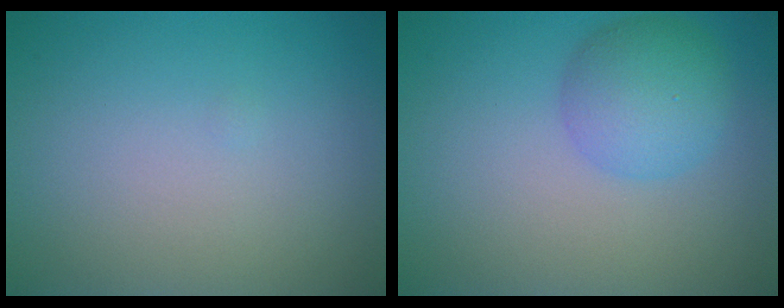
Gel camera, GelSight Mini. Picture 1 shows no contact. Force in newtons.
{"total": 4.0, "press": 3.9, "slide": 0.2}